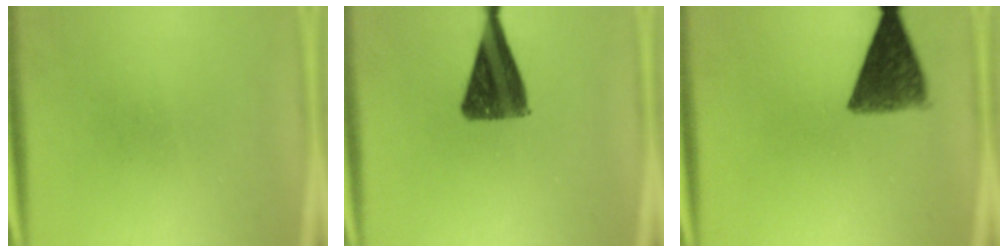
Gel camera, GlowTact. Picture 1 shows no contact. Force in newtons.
{"total": 11.2}
{"total": 9.3}